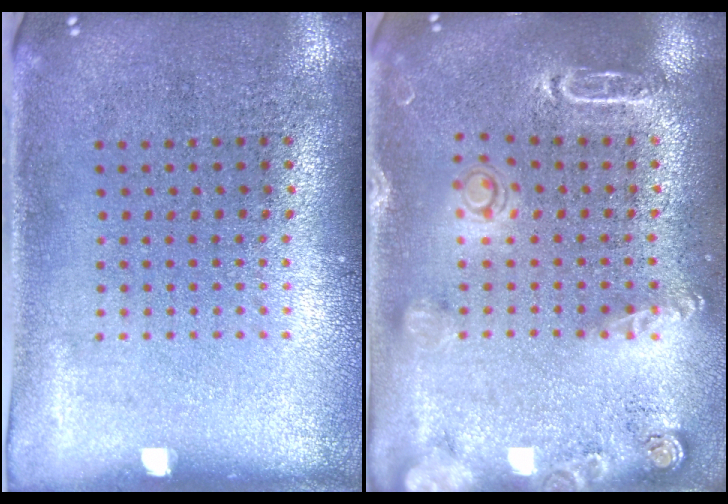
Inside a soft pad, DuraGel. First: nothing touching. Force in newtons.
{"total": 1.8, "press": 1.8, "slide": 0.4}